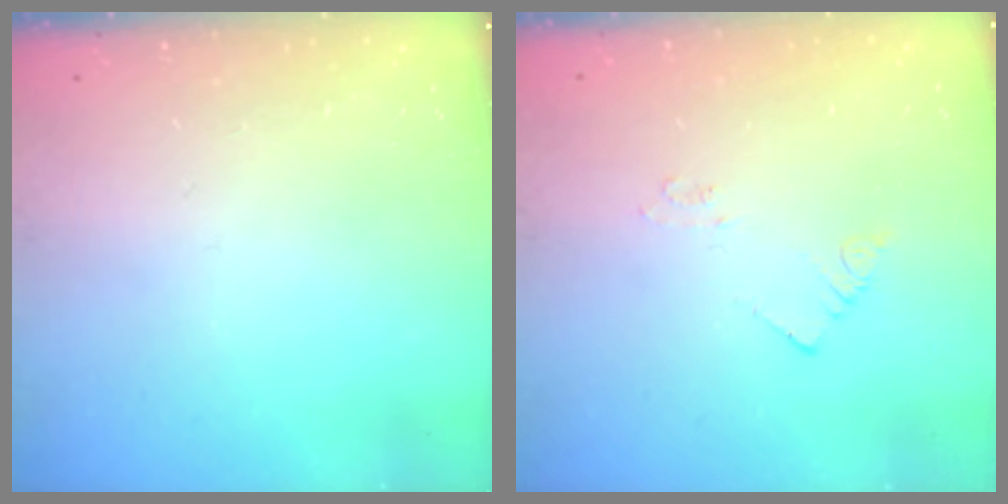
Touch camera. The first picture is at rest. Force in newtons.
{"total": 2.0, "press": 2.0, "slide": 0.4}